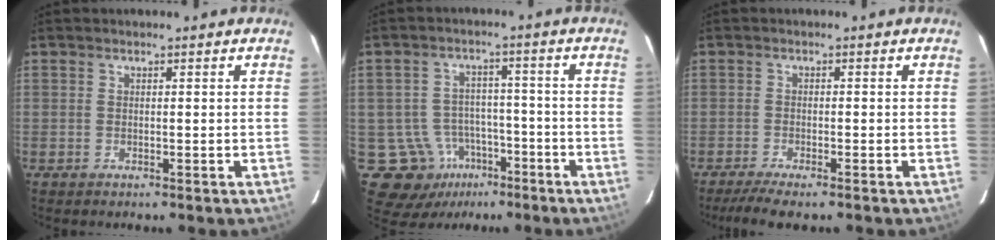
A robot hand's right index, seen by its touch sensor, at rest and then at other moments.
{"total": 11.1, "force": [-5.1, 9.6, 2.2], "torque": [-0.047, 0.031, -0.065]}
{"total": 5.3, "force": [-4.2, 0.6, 3.2], "torque": [-0.053, -0.011, -0.069]}